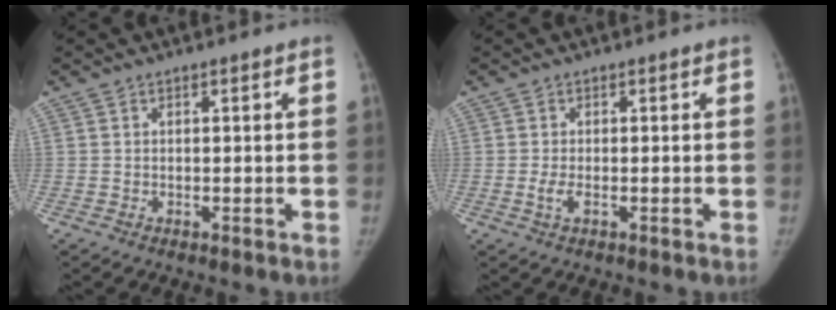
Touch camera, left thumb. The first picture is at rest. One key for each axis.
{"total": 2.1, "fx": -0.7, "fy": 0.8, "fz": 1.8, "tx": -0.045, "ty": 0.000, "tz": -0.014}